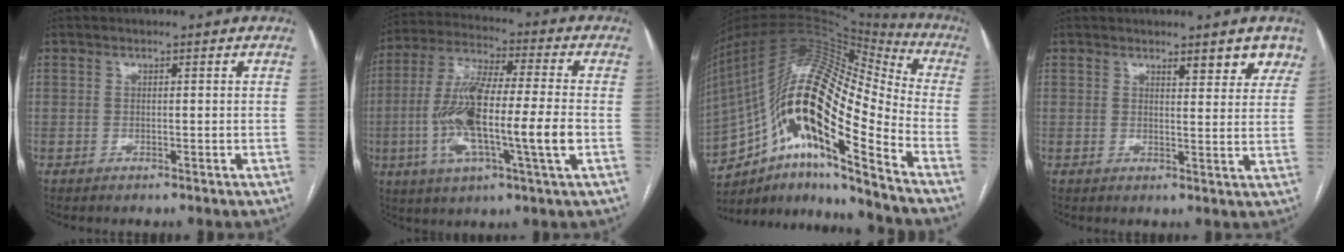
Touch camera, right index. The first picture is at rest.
{"total": 16.2, "force": [-2.8, 1.6, 15.9], "torque": [-0.312, 0.001, -0.053]}
{"total": 24.7, "force": [-11.6, 5.7, 21.1], "torque": [-0.385, 0.024, -0.201]}
{"total": 4.7, "force": [3.7, 1.4, 2.6], "torque": [-0.022, -0.008, 0.036]}